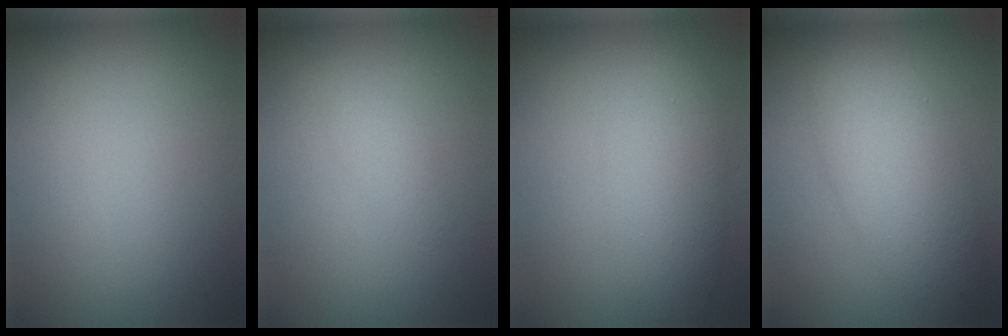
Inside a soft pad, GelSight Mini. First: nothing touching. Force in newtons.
{"total": 1.1, "press": 1.1, "slide": 0.0}
{"total": 4.8, "press": 4.8, "slide": 0.0}
{"total": 6.3, "press": 6.3, "slide": 0.1}